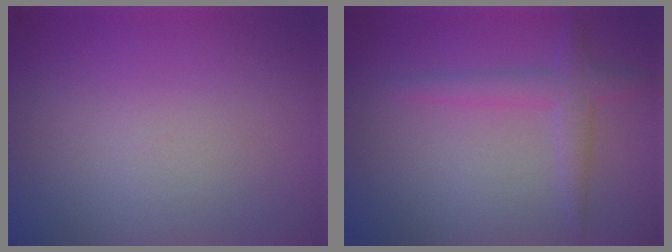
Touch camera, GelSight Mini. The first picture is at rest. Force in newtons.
{"total": 2.6, "press": 2.6, "slide": 0.1}